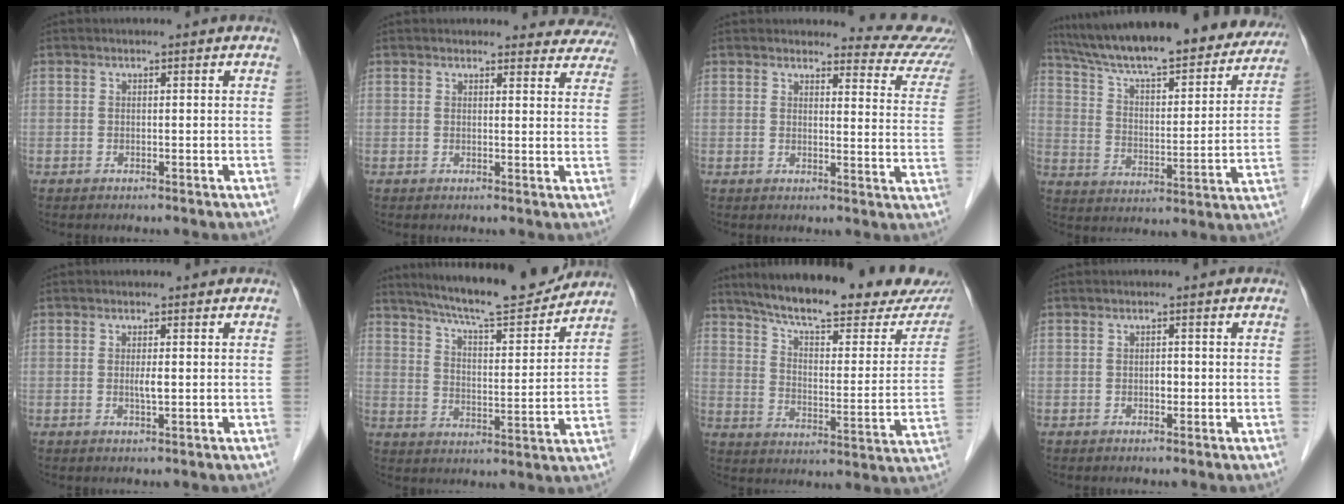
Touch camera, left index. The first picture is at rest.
{"total": 10.3, "force": [9.8, 3.0, 0.6], "torque": [0.042, -0.013, 0.073]}
{"total": 11.3, "force": [11.1, 1.9, 0.6], "torque": [0.030, -0.071, 0.087]}
{"total": 28.0, "force": [24.5, 6.0, 12.2], "torque": [-0.199, -0.013, 0.334]}
{"total": 1.3, "force": [0.1, 0.1, 1.3], "torque": [-0.028, -0.002, 0.001]}
{"total": 15.5, "force": [14.2, 1.3, 6.1], "torque": [-0.100, -0.008, 0.210]}
{"total": 24.8, "force": [21.3, 4.4, 11.8], "torque": [-0.171, -0.034, 0.279]}
{"total": 0.9, "force": [-0.2, 0.6, 0.6], "torque": [-0.010, 0.001, -0.006]}